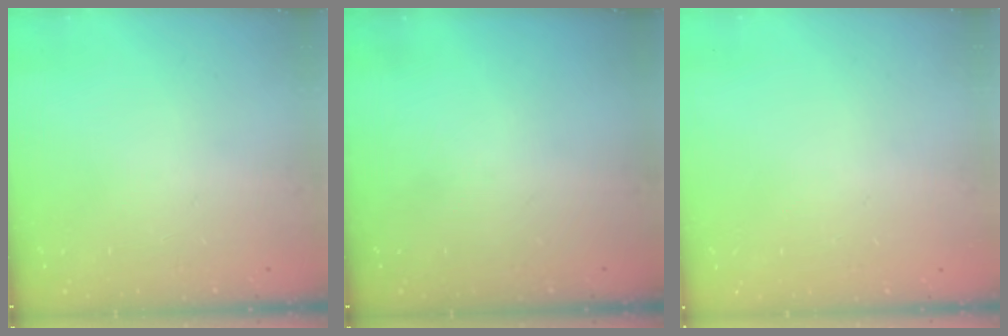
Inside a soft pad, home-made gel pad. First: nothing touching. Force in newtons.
{"total": 0.0}
{"total": 0.0}